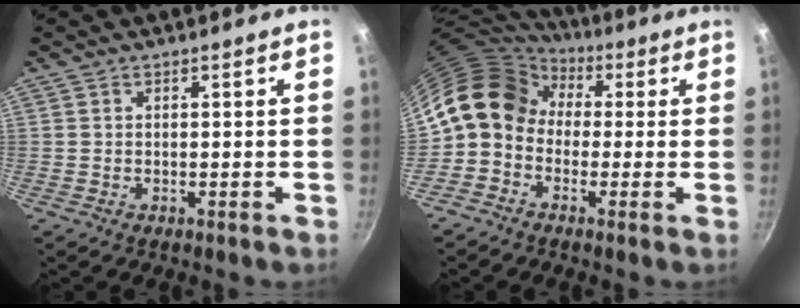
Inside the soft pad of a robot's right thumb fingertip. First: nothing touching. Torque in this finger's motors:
{"motor_torque": [-0.19, 1.64, 0.87, -0.96, 0.13]}